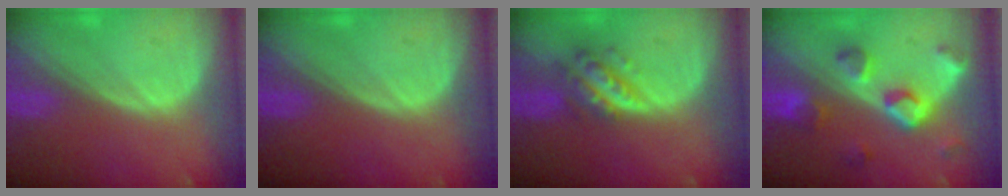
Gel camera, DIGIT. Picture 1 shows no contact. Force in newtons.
{"total": 0.0}
{"total": 5.5, "press": 5.1, "slide": 2.0}
{"total": 7.7, "press": 7.0, "slide": 3.2}